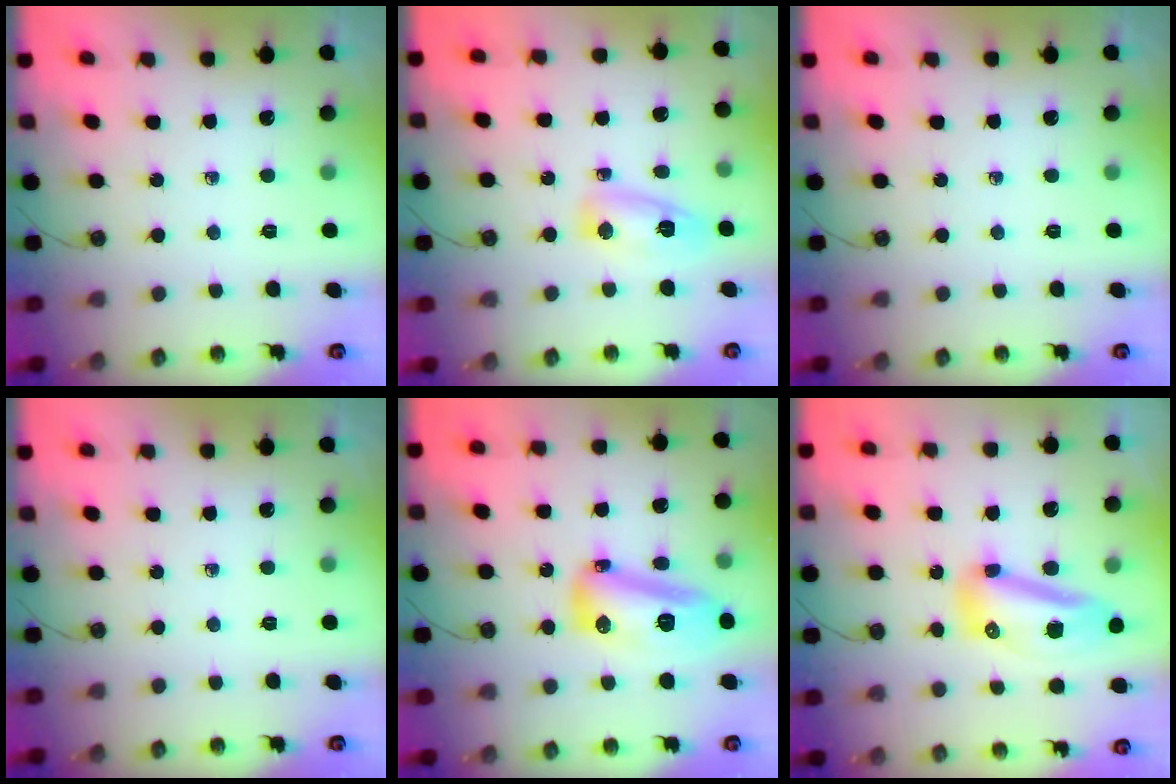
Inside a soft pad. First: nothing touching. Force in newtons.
{"total": 7.7, "press": 7.7, "slide": 0.8}
{"total": 0.0}
{"total": 0.0}
{"total": 14.4, "press": 14.3, "slide": 1.6}
{"total": 15.7, "press": 15.7, "slide": 0.5}